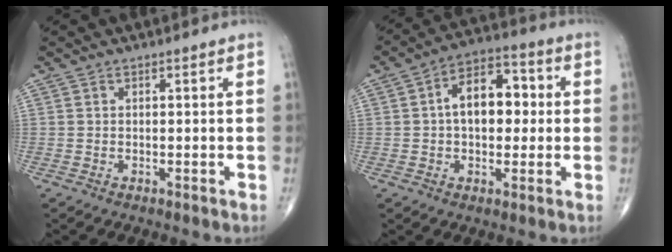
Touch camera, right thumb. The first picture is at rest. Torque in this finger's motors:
{"motor_torque": [0.54, 2.26, 0.87, -0.06, 0.08]}